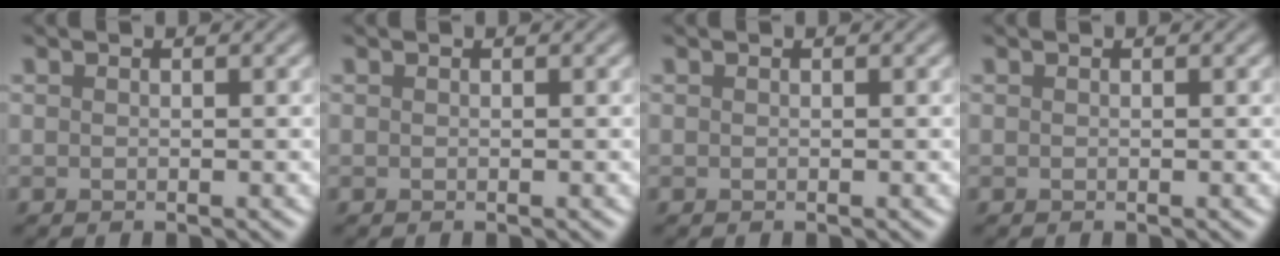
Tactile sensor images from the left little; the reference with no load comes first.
{"total": 0.0}
{"total": 0.0}
{"total": 0.0}